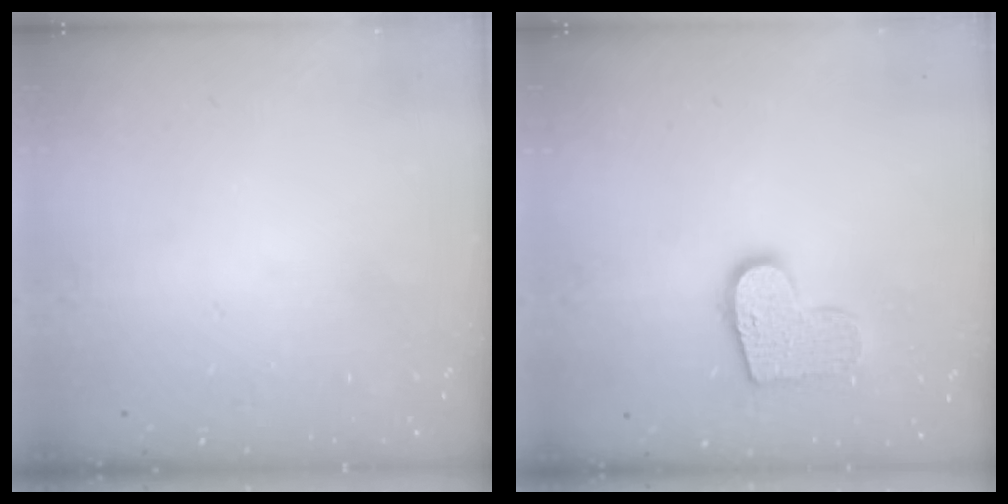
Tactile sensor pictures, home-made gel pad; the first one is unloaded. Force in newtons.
{"total": 11.6, "press": 11.5, "slide": 0.5}